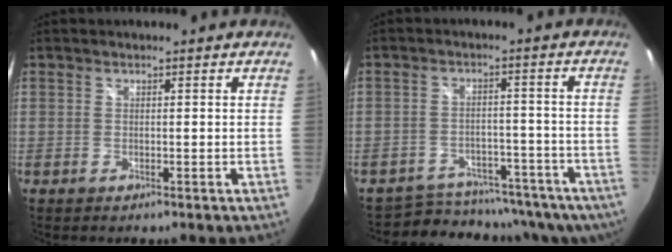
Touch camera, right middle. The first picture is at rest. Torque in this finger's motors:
{"motor_torque": [-0.18, -0.72, -0.01, 0.00]}